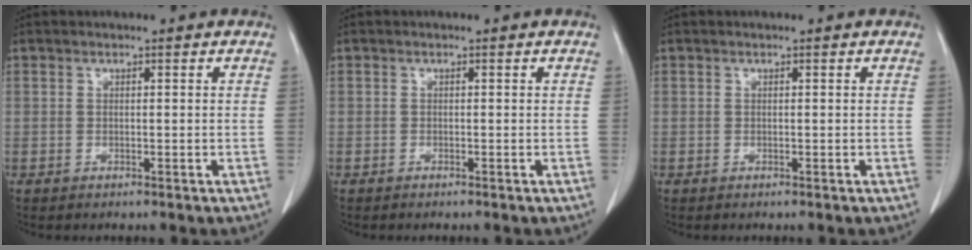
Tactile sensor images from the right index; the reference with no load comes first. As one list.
[{"total": 0.0}, {"total": 0.0}]